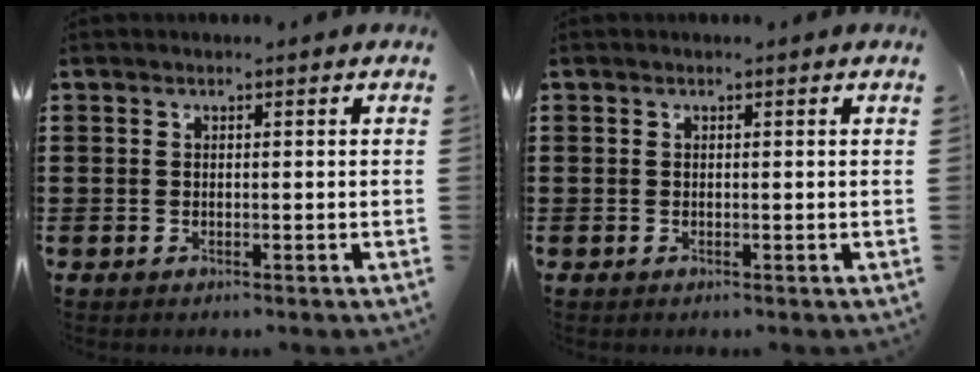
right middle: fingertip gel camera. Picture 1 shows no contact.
{"total": 0.0}